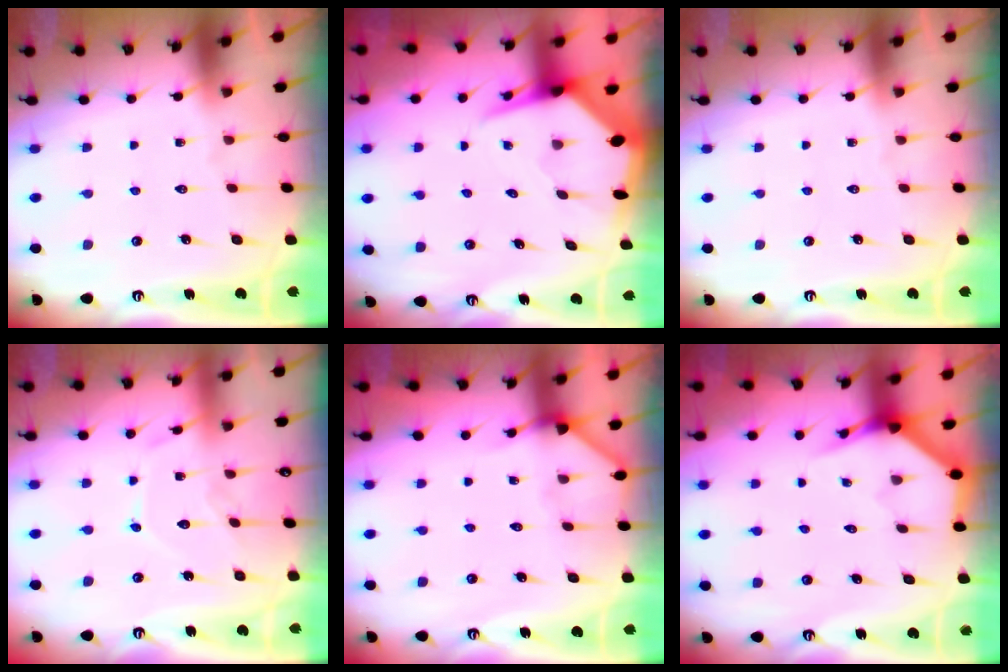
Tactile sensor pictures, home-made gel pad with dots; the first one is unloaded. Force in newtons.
{"total": 6.1, "press": 6.0, "slide": 0.8}
{"total": 0.0}
{"total": 8.9, "press": 8.9, "slide": 0.4}
{"total": 4.6, "press": 4.6, "slide": 0.5}
{"total": 3.9, "press": 3.9, "slide": 0.2}